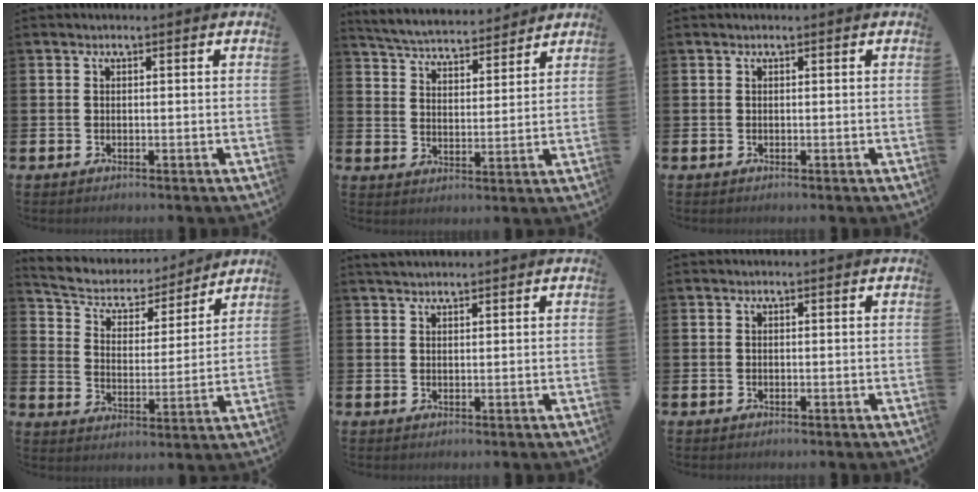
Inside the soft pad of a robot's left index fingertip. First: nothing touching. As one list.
[{"total": 5.3, "force": [5.2, 0.7, 0.6], "torque": [-0.037, -0.034, 0.092]}, {"total": 0.0}, {"total": 5.3, "force": [4.7, 2.1, 0.9], "torque": [-0.049, -0.039, 0.077]}, {"total": 1.8, "force": [1.7, 0.4, 0.3], "torque": [0.002, -0.003, 0.030]}, {"total": 0.0}]